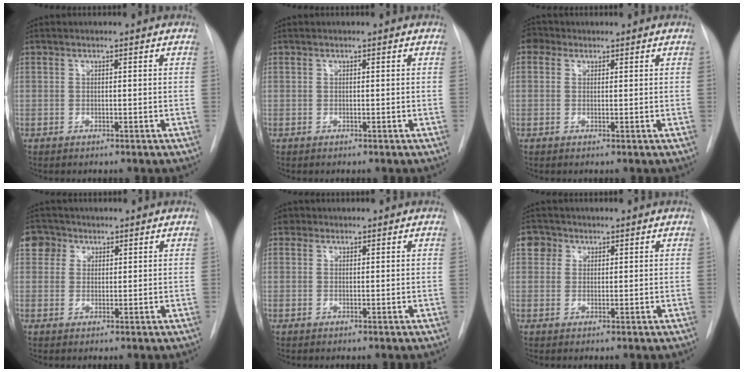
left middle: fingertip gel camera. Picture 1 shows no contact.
{"total": 0.0}
{"total": 2.4, "force": [1.2, 2.0, 0.6], "torque": [-0.011, 0.012, 0.016]}
{"total": 3.4, "force": [1.8, 2.9, 0.4], "torque": [-0.004, 0.011, 0.028]}
{"total": 1.3, "force": [0.7, 1.1, 0.2], "torque": [0.002, 0.007, 0.006]}
{"total": 2.8, "force": [1.3, 2.4, 0.4], "torque": [0.000, 0.007, 0.016]}